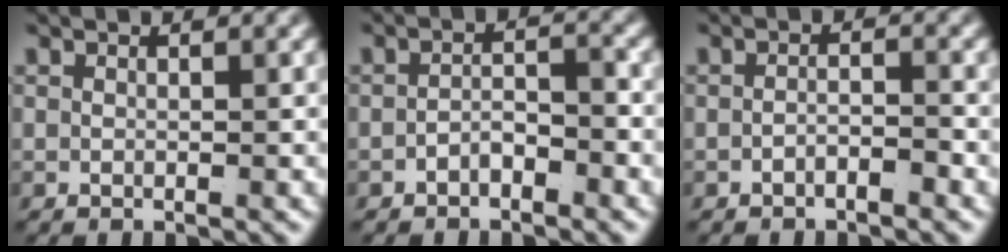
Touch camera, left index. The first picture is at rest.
{"total": 2.0, "force": [-1.5, 0.7, 1.1], "torque": [-0.011, -0.006, -0.026]}
{"total": 1.5, "force": [-1.3, 0.2, 0.7], "torque": [-0.006, -0.001, -0.025]}